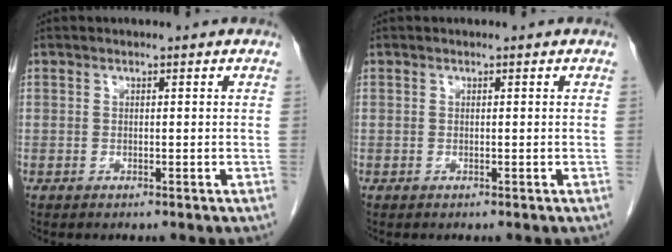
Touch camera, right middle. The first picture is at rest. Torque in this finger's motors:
{"motor_torque": [0.00, 0.00, 0.00, 0.01]}